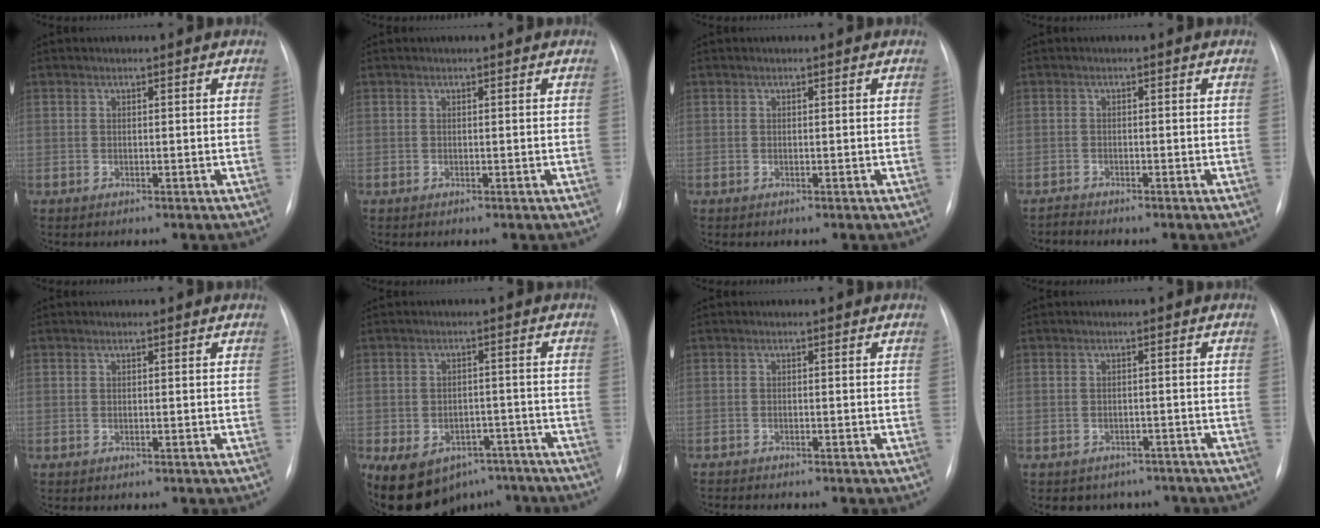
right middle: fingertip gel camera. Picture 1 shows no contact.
{"total": 0.0}
{"total": 0.0}
{"total": 1.0, "force": [-0.9, -0.2, -0.4], "torque": [0.005, -0.007, -0.018]}
{"total": 0.0}
{"total": 14.8, "force": [-9.3, 9.6, 6.3], "torque": [-0.129, 0.010, -0.122]}
{"total": 1.7, "force": [-1.7, 0.0, 0.2], "torque": [-0.003, -0.006, -0.026]}
{"total": 6.0, "force": [-5.0, 3.4, 0.4], "torque": [0.005, 0.013, -0.052]}